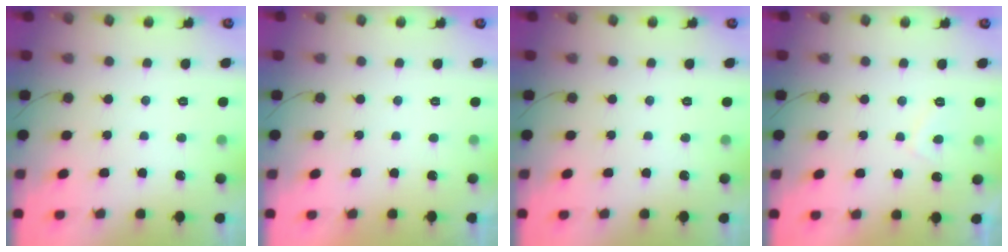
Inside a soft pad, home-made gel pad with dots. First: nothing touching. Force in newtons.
{"total": 2.1, "press": 2.1, "slide": 0.4}
{"total": 0.0}
{"total": 2.8, "press": 2.7, "slide": 0.9}